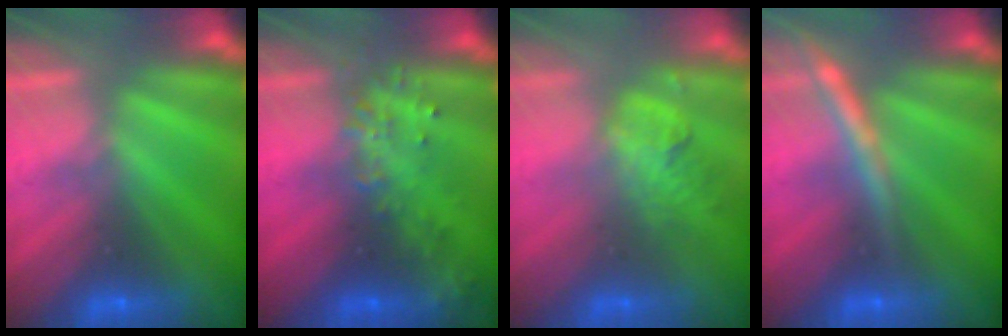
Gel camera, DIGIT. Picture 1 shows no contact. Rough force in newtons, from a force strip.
{"total": 2.9}
{"total": 1.4}
{"total": 2.8}